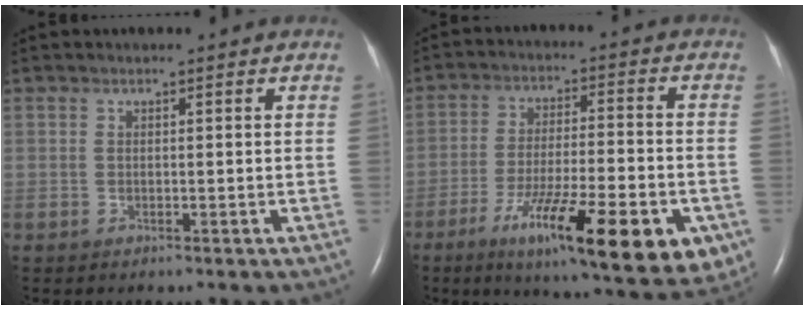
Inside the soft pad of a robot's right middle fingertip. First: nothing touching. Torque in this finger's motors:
{"motor_torque": [1.22, -0.92, 0.45, 0.20]}